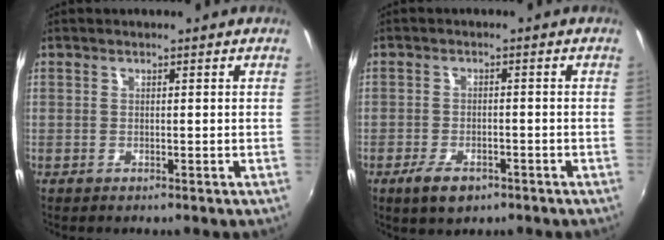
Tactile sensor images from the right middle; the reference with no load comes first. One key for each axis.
{"total": 5.2, "fx": -3.2, "fy": 2.5, "fz": 3.2, "tx": -0.080, "ty": -0.012, "tz": -0.055}